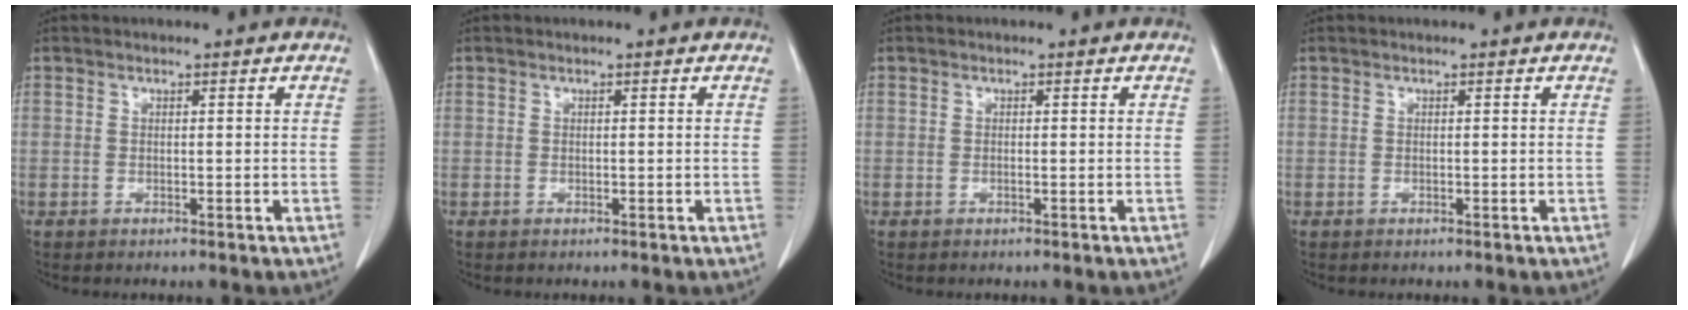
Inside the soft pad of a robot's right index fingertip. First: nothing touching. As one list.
[{"total": 0.0}, {"total": 0.0}, {"total": 0.0}]